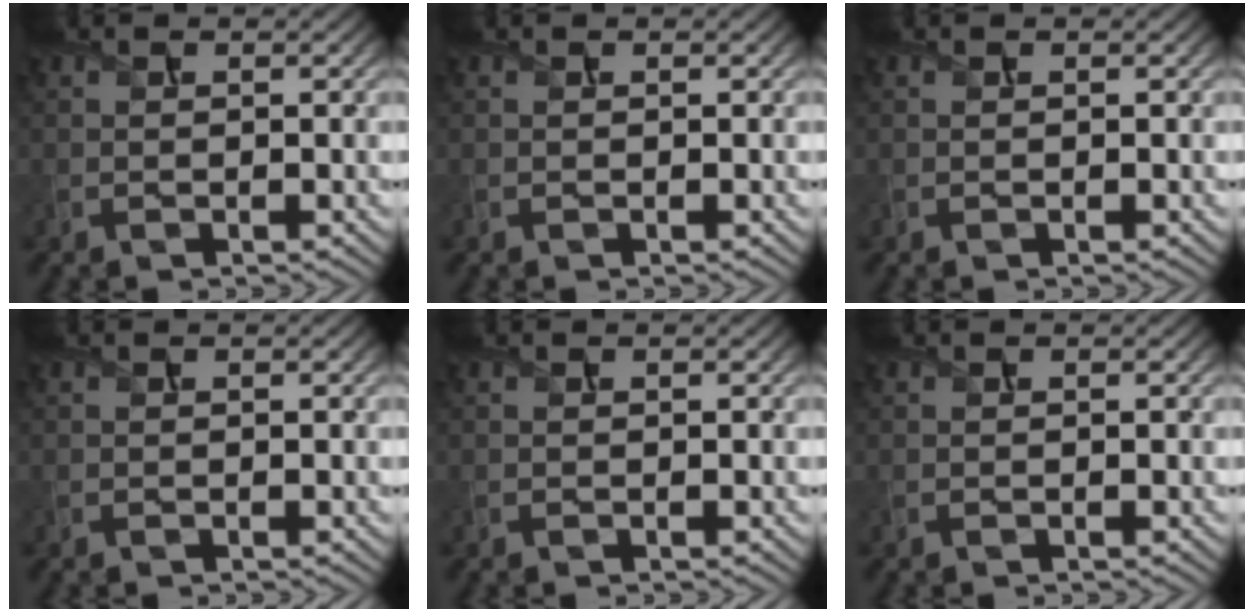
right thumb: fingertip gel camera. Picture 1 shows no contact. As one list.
[{"total": 0.0}, {"total": 0.0}, {"total": 0.0}, {"total": 0.0}, {"total": 0.0}]